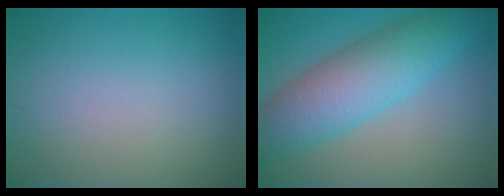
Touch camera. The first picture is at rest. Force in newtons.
{"total": 7.7, "press": 7.7, "slide": 0.1}